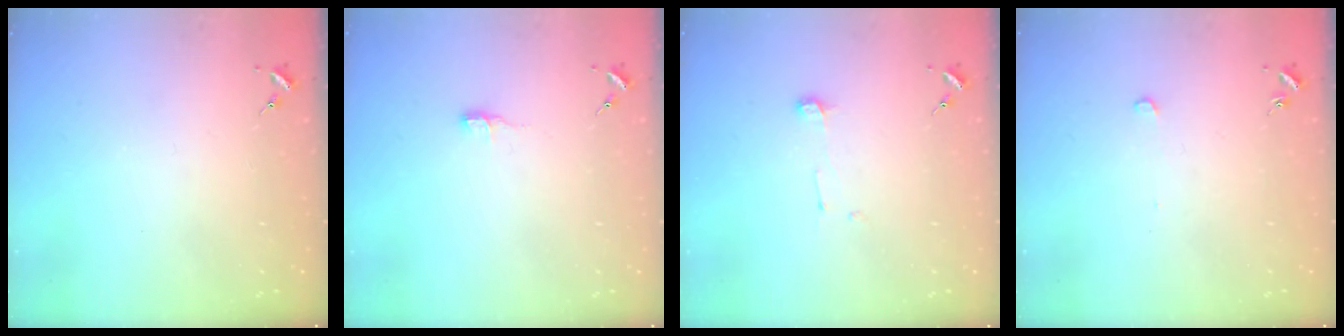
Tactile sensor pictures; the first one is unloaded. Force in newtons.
{"total": 5.0, "press": 5.0, "slide": 0.4}
{"total": 3.9, "press": 3.9, "slide": 0.5}
{"total": 2.8, "press": 2.8, "slide": 0.1}